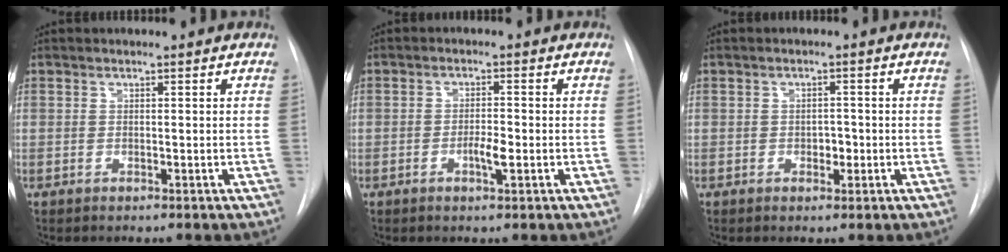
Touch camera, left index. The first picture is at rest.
{"total": 2.7, "force": [-0.9, 0.5, 2.5], "torque": [-0.043, 0.001, -0.014]}
{"total": 1.8, "force": [-0.5, 1.2, 1.3], "torque": [-0.016, 0.003, -0.005]}